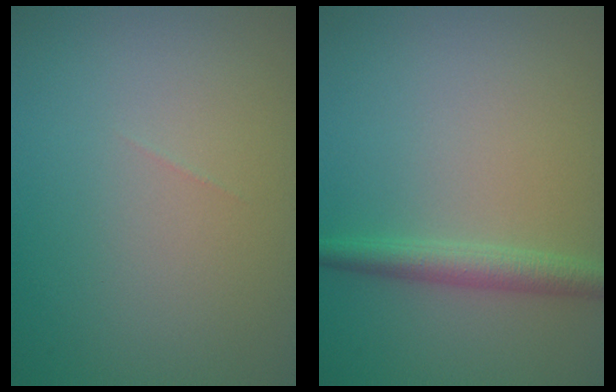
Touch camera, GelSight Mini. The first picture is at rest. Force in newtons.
{"total": 2.3, "press": 2.3, "slide": 0.1}